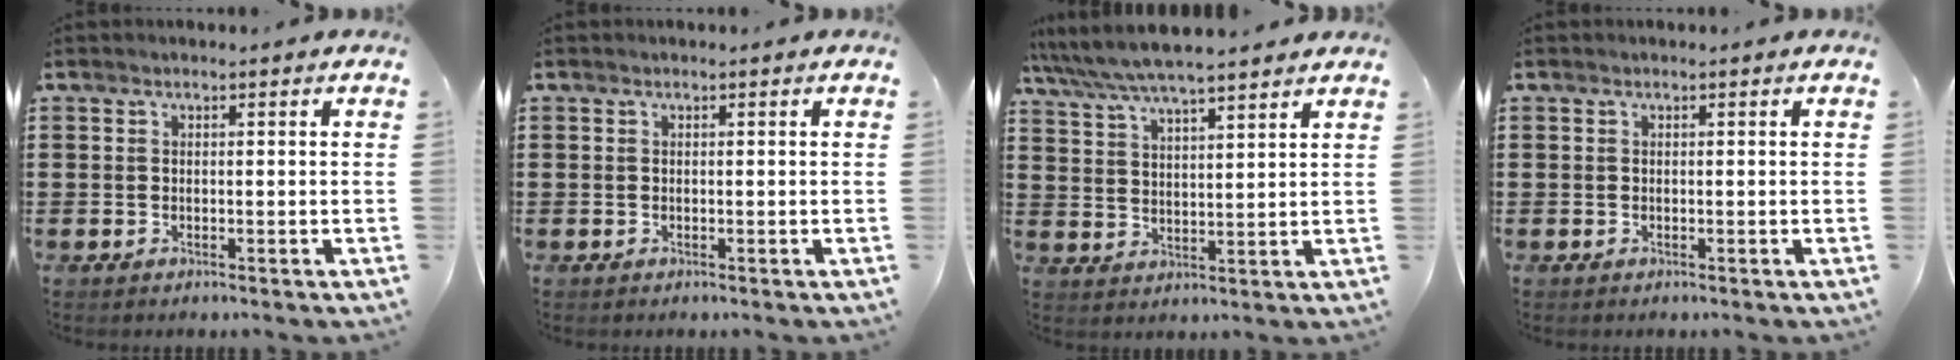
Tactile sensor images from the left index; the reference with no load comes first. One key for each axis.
{"total": 0.0}
{"total": 6.3, "fx": 5.8, "fy": 0.5, "fz": 2.5, "tx": -0.069, "ty": -0.024, "tz": 0.101}
{"total": 0.0}